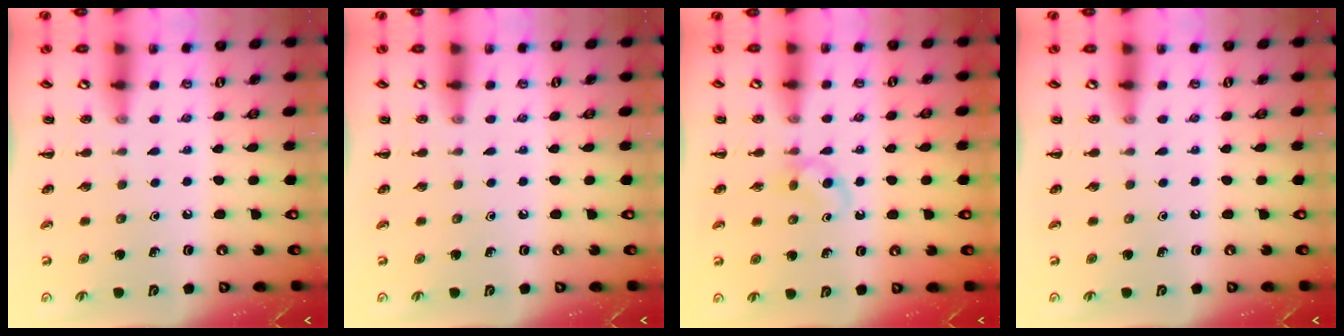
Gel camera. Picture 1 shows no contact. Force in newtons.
{"total": 0.0}
{"total": 2.7, "press": 2.4, "slide": 1.2}
{"total": 0.0}